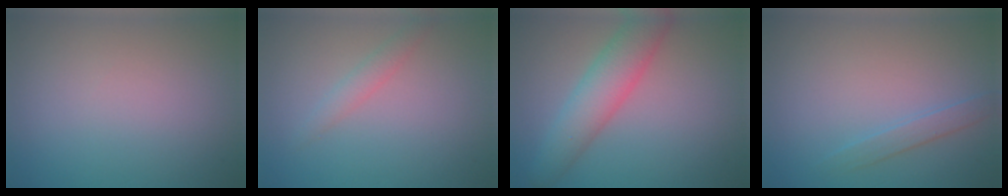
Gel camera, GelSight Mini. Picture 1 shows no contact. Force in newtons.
{"total": 1.5, "press": 1.5, "slide": 0.1}
{"total": 5.2, "press": 5.2, "slide": 0.2}
{"total": 1.4, "press": 1.4, "slide": 0.0}